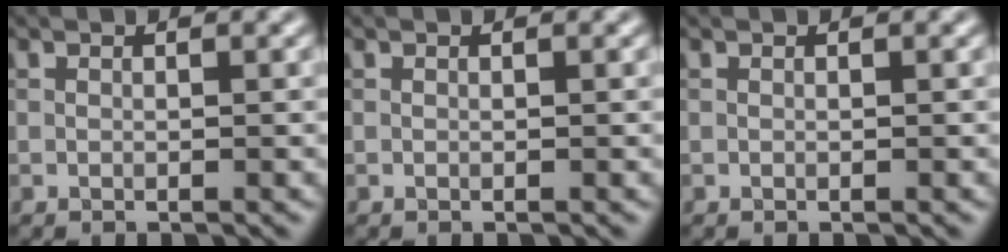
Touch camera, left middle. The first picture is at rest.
{"total": 0.0}
{"total": 0.0}